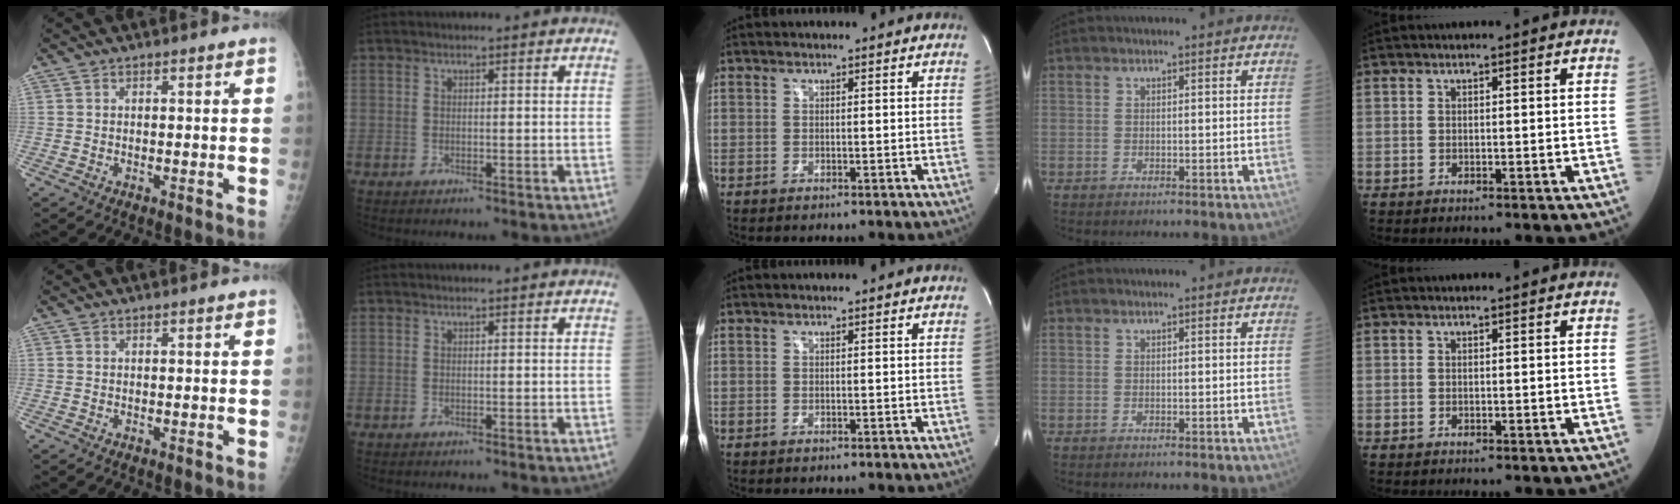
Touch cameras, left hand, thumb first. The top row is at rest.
{}